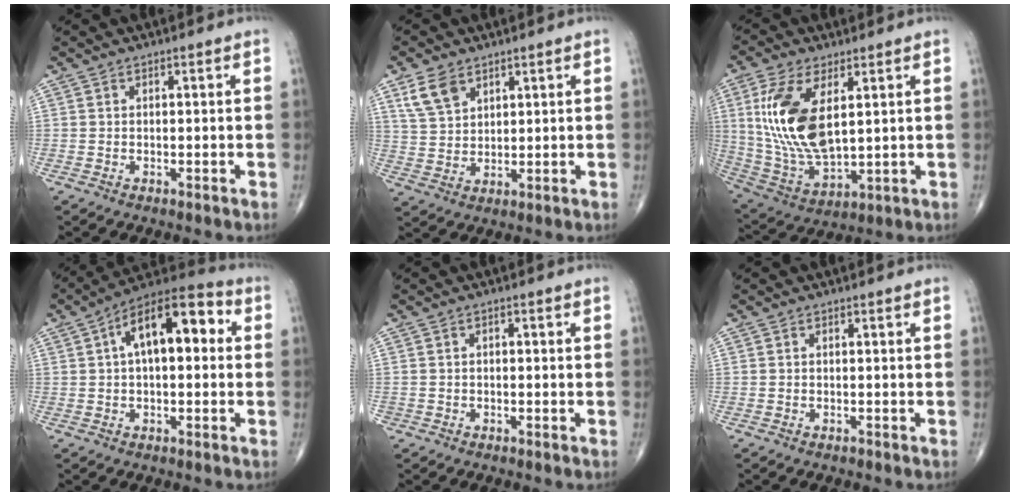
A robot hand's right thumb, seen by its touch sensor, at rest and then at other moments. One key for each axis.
{"total": 6.6, "fx": 3.9, "fy": 4.1, "fz": 3.4, "tx": -0.056, "ty": -0.014, "tz": 0.083}
{"total": 17.1, "fx": 4.0, "fy": 8.3, "fz": 14.4, "tx": -0.295, "ty": -0.020, "tz": 0.091}
{"total": 15.3, "fx": 3.1, "fy": 7.3, "fz": 13.1, "tx": -0.189, "ty": 0.040, "tz": 0.040}
{"total": 1.1, "fx": -0.5, "fy": 1.0, "fz": 0.2, "tx": 0.005, "ty": 0.007, "tz": -0.009}
{"total": 0.0}